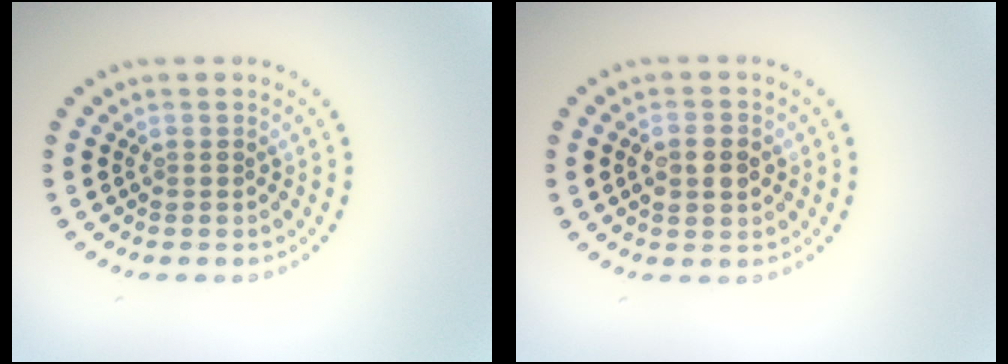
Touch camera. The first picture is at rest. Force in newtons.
{"total": 3.2, "press": 3.2, "slide": 0.5}